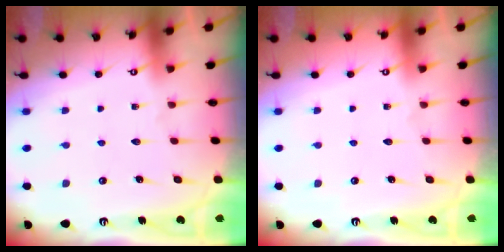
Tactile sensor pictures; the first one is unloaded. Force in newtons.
{"total": 0.0}